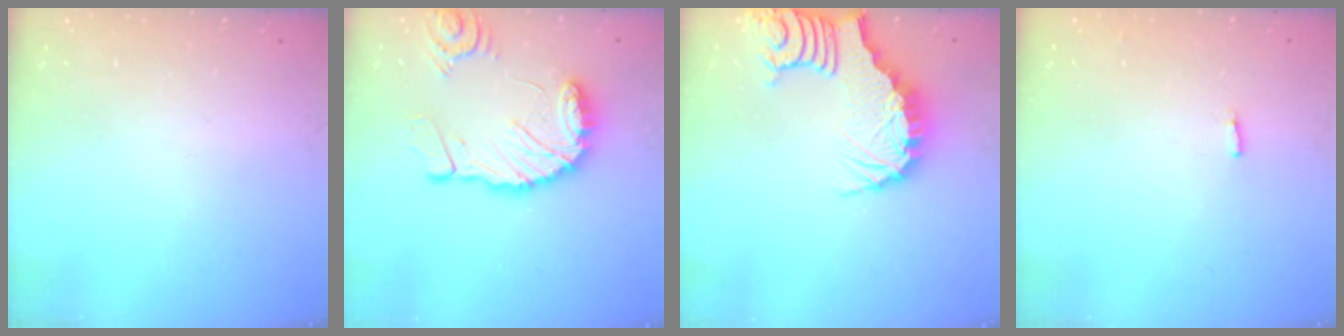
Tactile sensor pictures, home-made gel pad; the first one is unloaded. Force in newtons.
{"total": 15.8, "press": 15.7, "slide": 1.8}
{"total": 7.1, "press": 7.0, "slide": 1.1}
{"total": 3.0, "press": 2.9, "slide": 0.5}